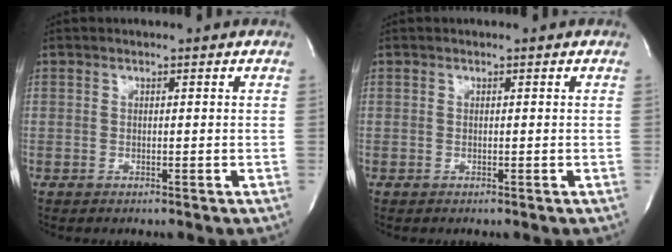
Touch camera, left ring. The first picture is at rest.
{"total": 0.0}